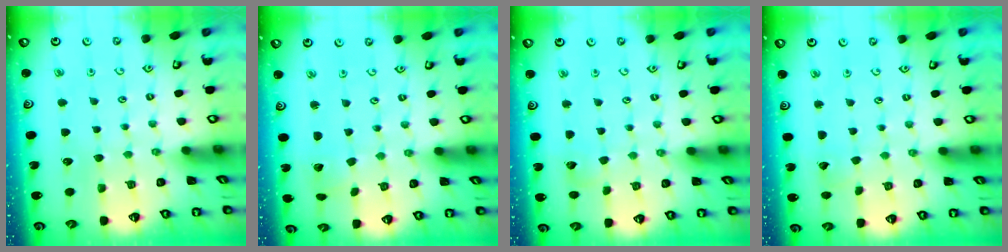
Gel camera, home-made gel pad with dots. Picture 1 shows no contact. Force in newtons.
{"total": 1.9, "press": 1.9, "slide": 0.1}
{"total": 3.0, "press": 3.0, "slide": 0.3}
{"total": 1.4, "press": 1.4, "slide": 0.0}